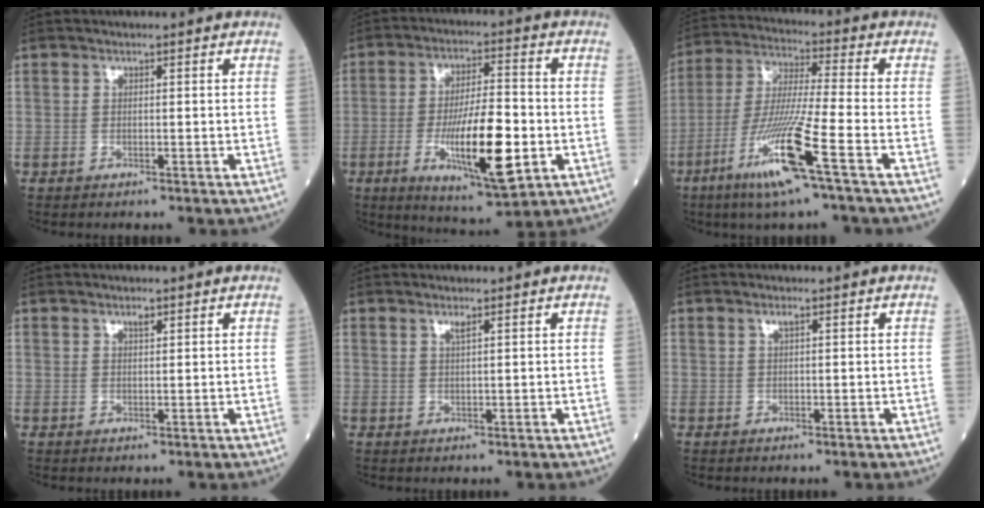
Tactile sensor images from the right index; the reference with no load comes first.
{"total": 14.1, "force": [-3.7, 2.7, 13.4], "torque": [-0.233, -0.015, -0.057]}
{"total": 13.5, "force": [-6.4, -1.0, 11.9], "torque": [-0.243, -0.024, -0.124]}
{"total": 0.9, "force": [0.6, 0.3, 0.6], "torque": [-0.013, -0.002, 0.011]}
{"total": 1.0, "force": [0.6, -0.1, 0.8], "torque": [-0.017, -0.002, 0.012]}
{"total": 0.8, "force": [0.4, 0.0, 0.7], "torque": [-0.013, 0.001, 0.007]}